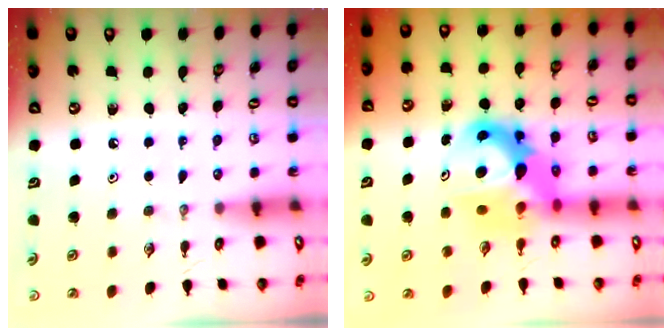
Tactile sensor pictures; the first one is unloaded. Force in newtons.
{"total": 11.0, "press": 11.0, "slide": 0.8}